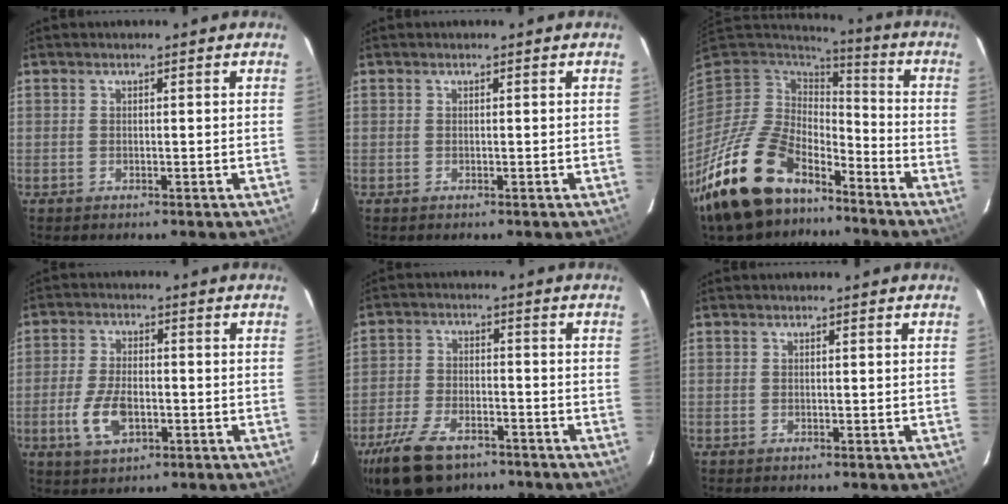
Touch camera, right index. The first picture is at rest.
{"total": 0.0}
{"total": 21.8, "force": [-15.0, 10.6, 11.7], "torque": [-0.252, -0.024, -0.259]}
{"total": 8.1, "force": [-2.6, 4.3, 6.4], "torque": [-0.141, -0.005, -0.045]}
{"total": 14.2, "force": [-9.8, 7.0, 7.5], "torque": [-0.183, -0.014, -0.172]}
{"total": 0.0}